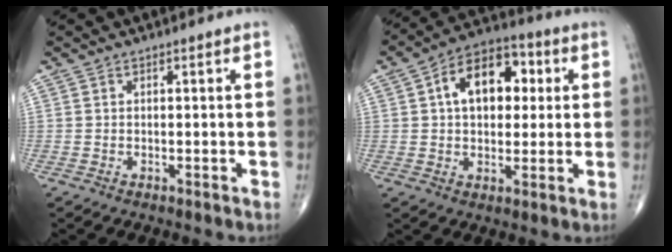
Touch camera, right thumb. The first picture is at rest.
{"total": 13.7, "force": [2.9, 8.7, 10.2], "torque": [-0.127, 0.017, 0.036]}